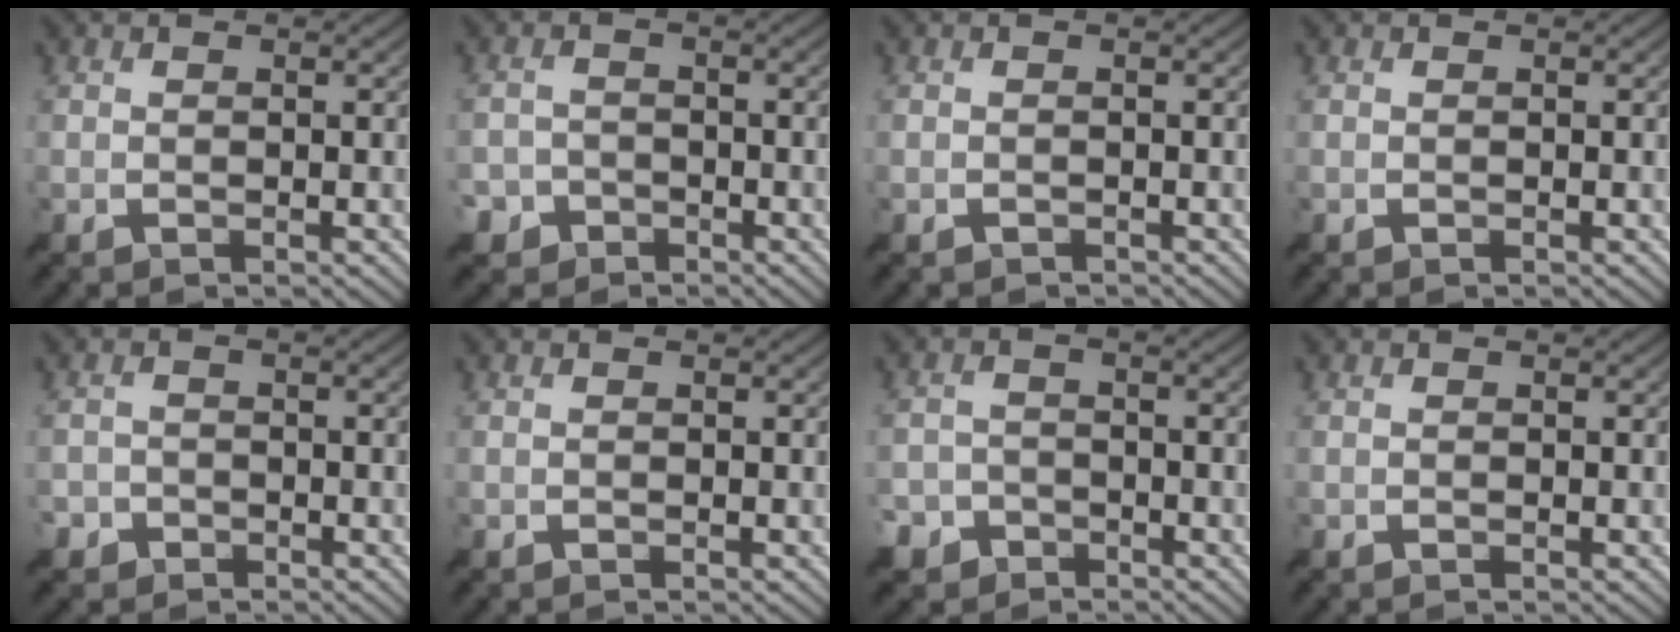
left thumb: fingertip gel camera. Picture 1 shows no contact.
{"total": 3.7, "force": [-2.5, 2.8, 0.4], "torque": [0.000, -0.003, -0.051]}
{"total": 0.7, "force": [-0.6, 0.3, 0.1], "torque": [-0.004, -0.003, -0.011]}
{"total": 0.0}
{"total": 2.3, "force": [-1.6, 1.7, 0.2], "torque": [-0.001, -0.001, -0.034]}
{"total": 0.0}
{"total": 4.4, "force": [-3.2, 2.9, 0.7], "torque": [-0.011, -0.004, -0.060]}
{"total": 0.0}